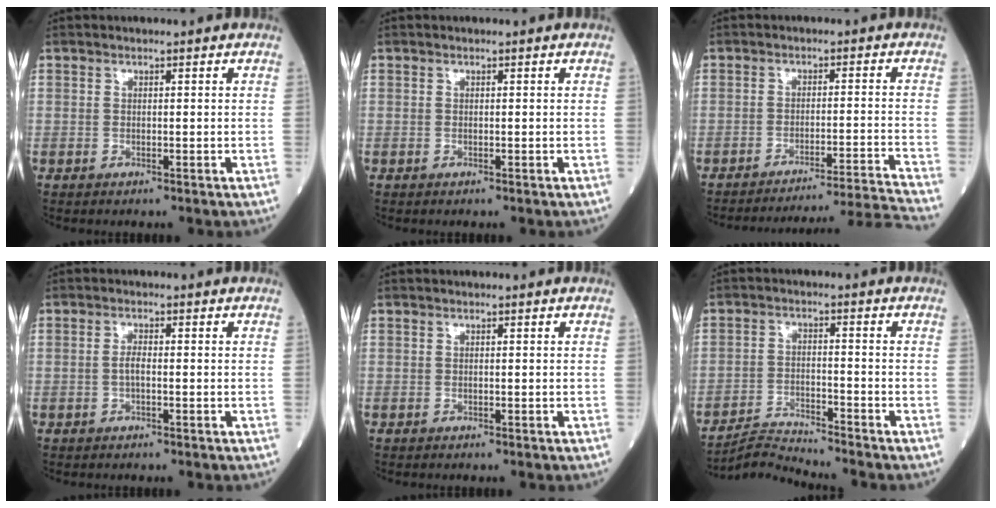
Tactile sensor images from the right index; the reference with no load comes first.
{"total": 0.0}
{"total": 16.2, "force": [-15.2, -5.0, 2.4], "torque": [-0.004, -0.023, -0.207]}
{"total": 1.6, "force": [-0.3, 0.4, 1.5], "torque": [-0.031, 0.002, -0.007]}
{"total": 0.0}
{"total": 5.5, "force": [-5.1, -2.0, -0.8], "torque": [0.002, -0.015, -0.094]}